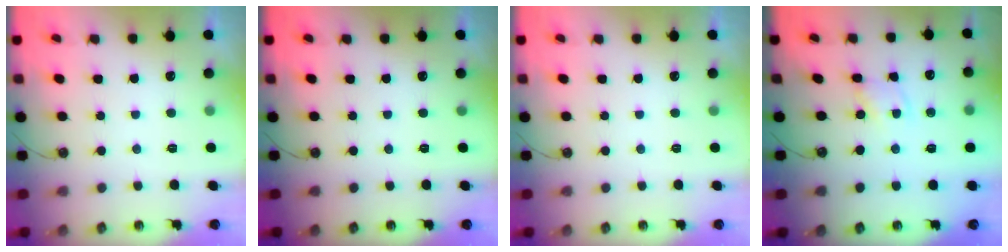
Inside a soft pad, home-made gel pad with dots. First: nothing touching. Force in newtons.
{"total": 0.0}
{"total": 0.0}
{"total": 1.9, "press": 1.9, "slide": 0.2}